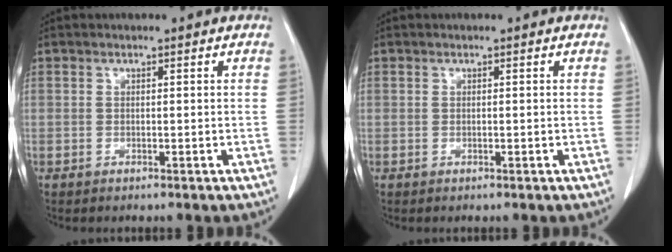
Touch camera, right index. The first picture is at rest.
{"total": 0.0}